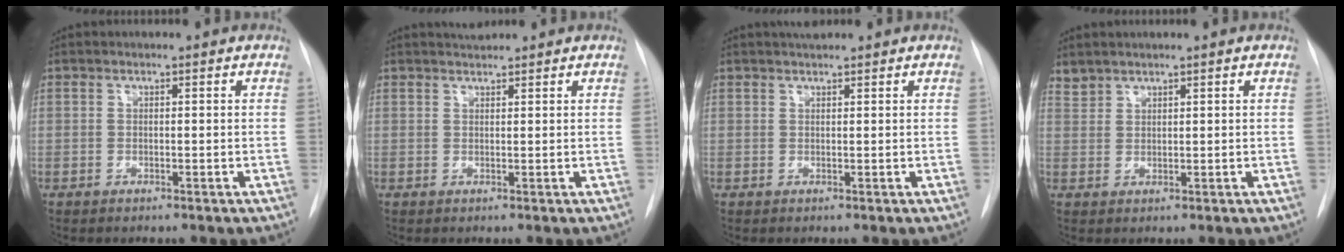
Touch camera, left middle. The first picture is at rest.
{"total": 1.5, "force": [1.5, 0.0, 0.1], "torque": [-0.005, 0.005, 0.029]}
{"total": 1.8, "force": [1.7, 0.2, 0.7], "torque": [-0.012, 0.012, 0.029]}
{"total": 1.8, "force": [1.7, 0.3, -0.1], "torque": [0.003, 0.008, 0.038]}